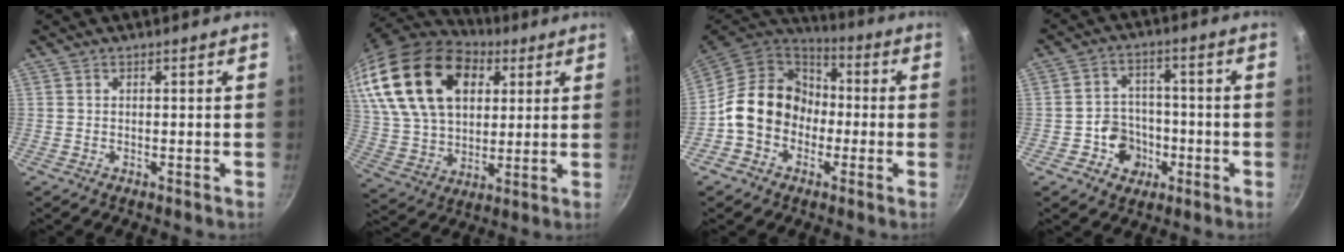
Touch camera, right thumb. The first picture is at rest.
{"total": 26.3, "force": [10.9, 16.5, 17.3], "torque": [-0.308, -0.015, 0.202]}
{"total": 15.2, "force": [-2.0, 12.9, 7.8], "torque": [-0.093, 0.048, -0.048]}
{"total": 7.8, "force": [-2.7, 6.8, 2.8], "torque": [-0.010, 0.030, -0.044]}